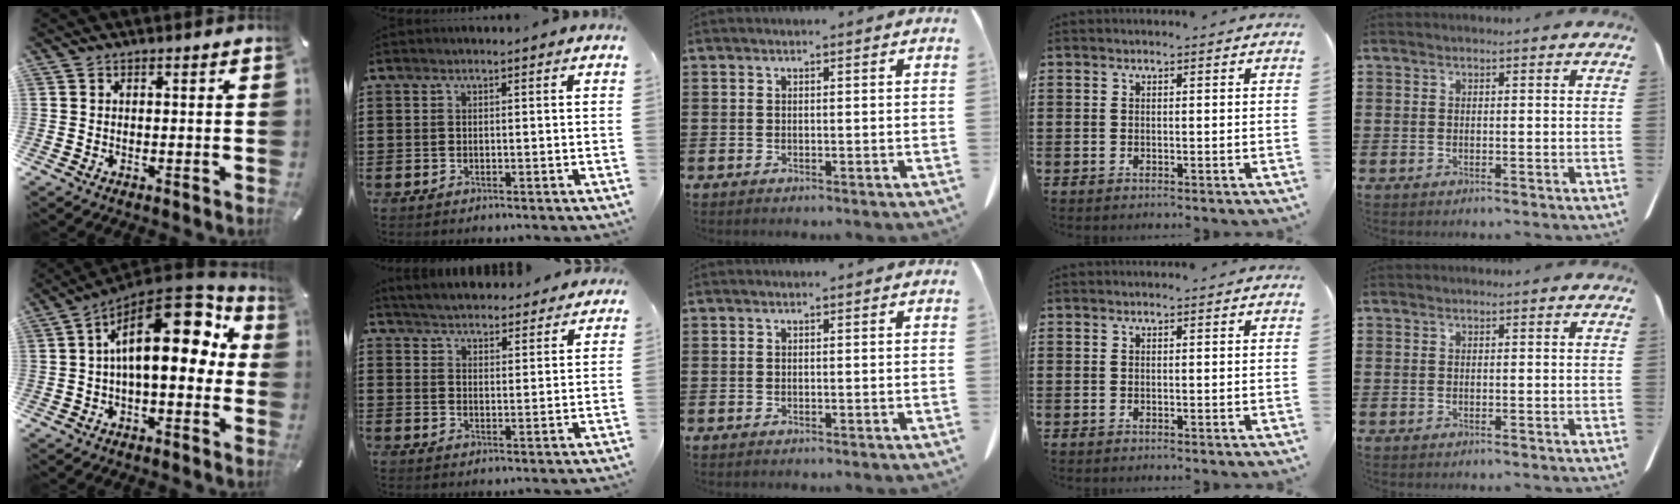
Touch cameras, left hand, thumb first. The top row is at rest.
{"thumb": {"total": 19.3, "force": [5.5, 8.9, 16.2], "torque": [-0.253, -0.044, 0.094]}, "index": {"total": 4.5, "force": [4.5, 0.1, 0.1], "torque": [-0.021, -0.025, 0.078]}}